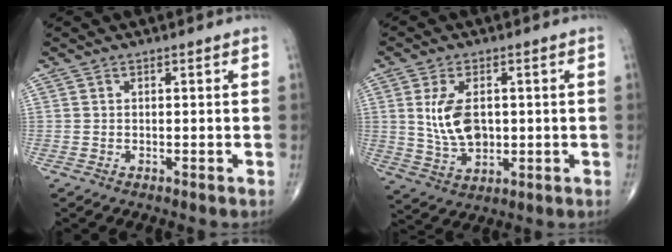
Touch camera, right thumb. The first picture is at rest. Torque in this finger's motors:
{"motor_torque": [-0.27, 0.66, 0.44, 0.72, 0.02]}